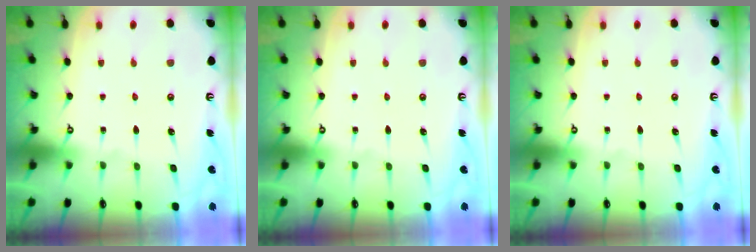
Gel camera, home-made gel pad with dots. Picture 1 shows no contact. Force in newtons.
{"total": 0.0}
{"total": 0.0}